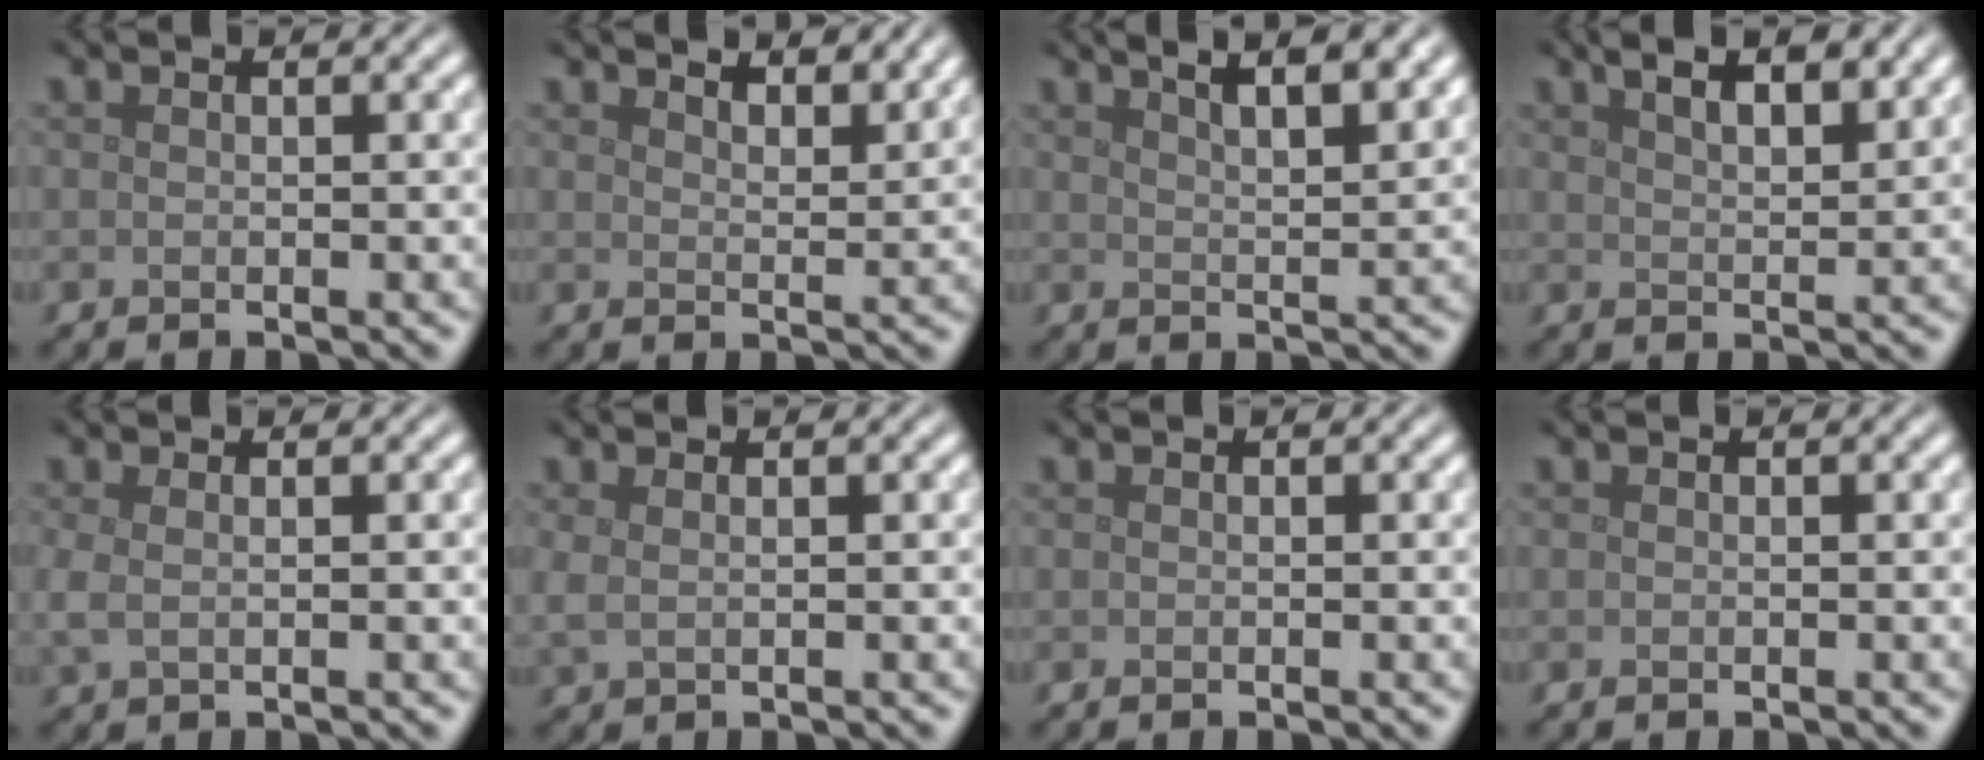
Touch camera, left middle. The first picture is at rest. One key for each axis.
{"total": 4.8, "fx": 4.1, "fy": 1.2, "fz": 2.0, "tx": -0.018, "ty": 0.006, "tz": 0.040}
{"total": 8.3, "fx": 5.4, "fy": 3.0, "fz": 5.4, "tx": -0.042, "ty": 0.037, "tz": 0.050}
{"total": 5.9, "fx": 3.8, "fy": 2.3, "fz": 3.9, "tx": -0.040, "ty": 0.021, "tz": 0.040}
{"total": 1.4, "fx": 0.3, "fy": 0.6, "fz": 1.2, "tx": -0.029, "ty": 0.001, "tz": 0.004}
{"total": 1.2, "fx": 0.5, "fy": 0.5, "fz": 1.0, "tx": -0.019, "ty": 0.000, "tz": 0.011}
{"total": 0.0}
{"total": 0.0}